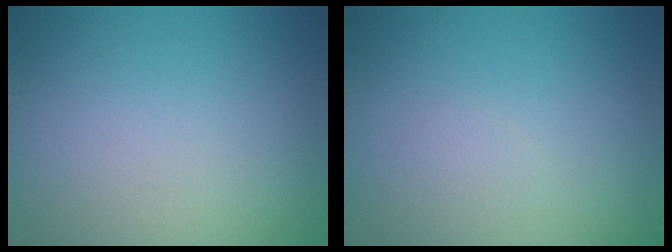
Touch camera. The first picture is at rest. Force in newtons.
{"total": 0.6, "press": 0.6, "slide": 0.0}